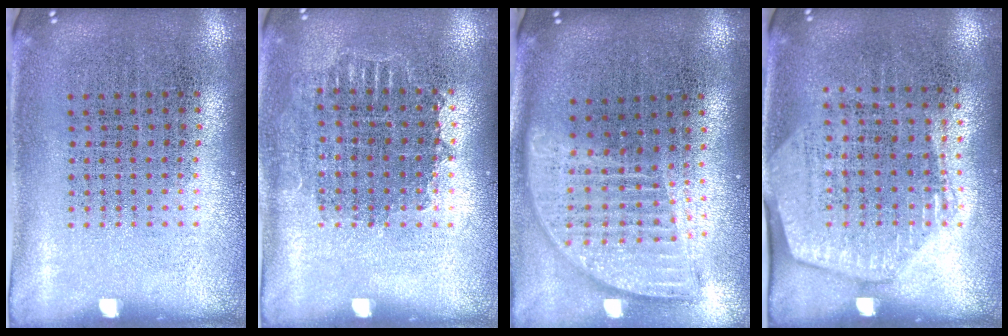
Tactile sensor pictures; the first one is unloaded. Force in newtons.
{"total": 0.9, "press": 0.8, "slide": 0.3}
{"total": 1.9, "press": 1.5, "slide": 1.1}
{"total": 1.5, "press": 1.4, "slide": 0.7}